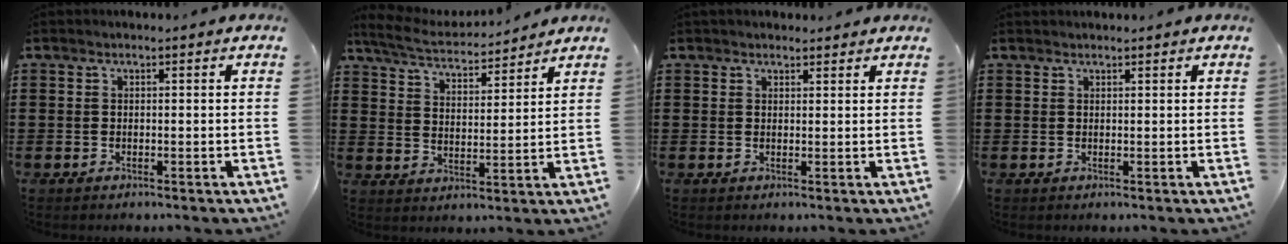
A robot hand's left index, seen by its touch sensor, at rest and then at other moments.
{"total": 5.3, "force": [5.1, 0.6, 1.4], "torque": [-0.055, -0.030, 0.086]}
{"total": 1.5, "force": [1.4, 0.5, 0.1], "torque": [-0.005, 0.003, 0.028]}
{"total": 0.7, "force": [0.7, 0.1, 0.1], "torque": [-0.003, -0.001, 0.014]}